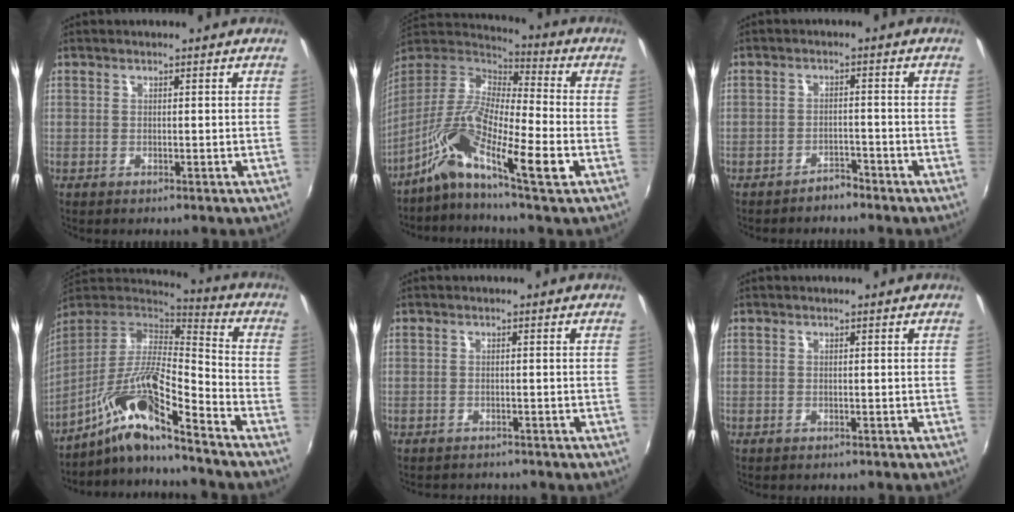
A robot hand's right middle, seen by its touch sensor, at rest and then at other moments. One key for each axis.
{"total": 13.4, "fx": -6.9, "fy": 1.6, "fz": 11.4, "tx": -0.217, "ty": -0.006, "tz": -0.149}
{"total": 2.6, "fx": -2.5, "fy": 0.7, "fz": 0.4, "tx": -0.013, "ty": 0.003, "tz": -0.035}
{"total": 13.5, "fx": -9.6, "fy": 0.4, "fz": 9.4, "tx": -0.162, "ty": -0.008, "tz": -0.192}
{"total": 3.2, "fx": -3.0, "fy": 0.9, "fz": 0.5, "tx": -0.019, "ty": -0.009, "tz": -0.046}
{"total": 0.9, "fx": -0.8, "fy": 0.3, "fz": 0.2, "tx": -0.006, "ty": -0.003, "tz": -0.012}